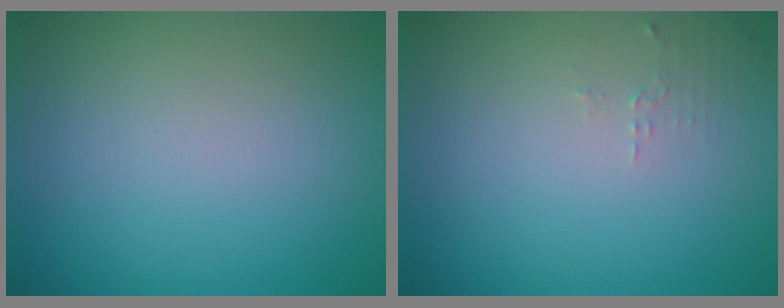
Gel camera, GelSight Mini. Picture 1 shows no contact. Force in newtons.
{"total": 0.9, "press": 0.9, "slide": 0.3}